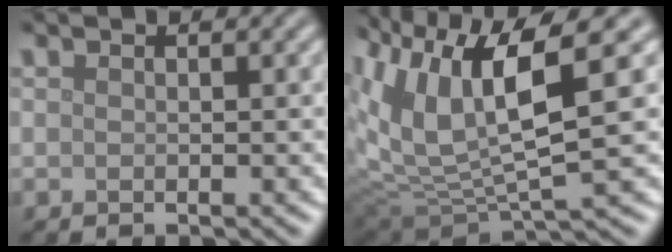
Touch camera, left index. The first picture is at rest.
{"total": 9.5, "force": [3.3, 3.6, 8.2], "torque": [-0.182, -0.009, 0.066]}